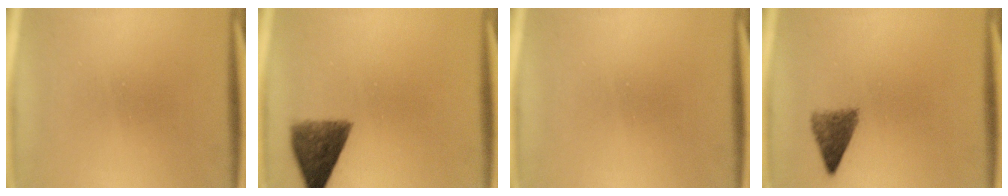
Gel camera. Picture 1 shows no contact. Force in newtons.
{"total": 7.5}
{"total": 0.0}
{"total": 3.9}